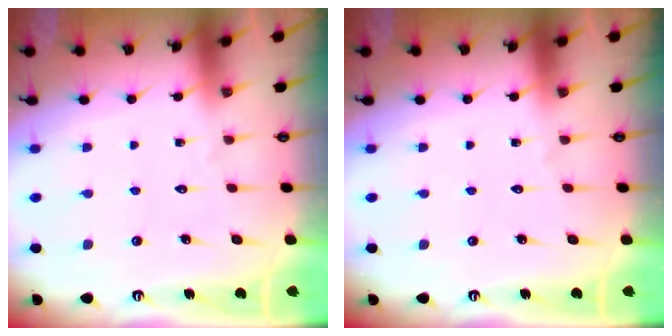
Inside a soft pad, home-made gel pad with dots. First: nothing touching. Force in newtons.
{"total": 0.0}